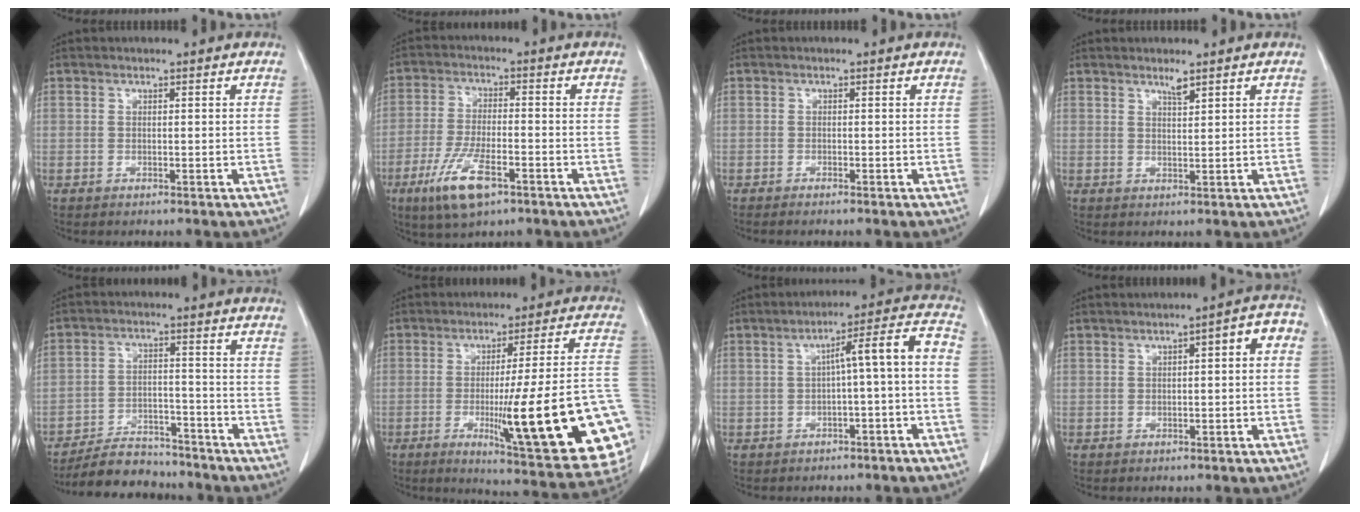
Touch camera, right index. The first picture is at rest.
{"total": 9.3, "force": [-5.1, 2.5, 7.4], "torque": [-0.152, -0.017, -0.089]}
{"total": 1.1, "force": [-1.0, -0.2, 0.5], "torque": [-0.010, 0.000, -0.015]}
{"total": 1.6, "force": [1.3, 0.1, 0.9], "torque": [-0.019, -0.003, 0.026]}
{"total": 9.6, "force": [-8.8, 3.2, 1.6], "torque": [-0.019, 0.010, -0.146]}
{"total": 25.4, "force": [-5.8, 1.5, 24.6], "torque": [-0.237, -0.010, -0.077]}
{"total": 7.8, "force": [-1.6, 0.5, 7.6], "torque": [-0.102, 0.032, -0.023]}
{"total": 4.2, "force": [0.2, 1.3, 4.0], "torque": [-0.048, 0.027, -0.003]}